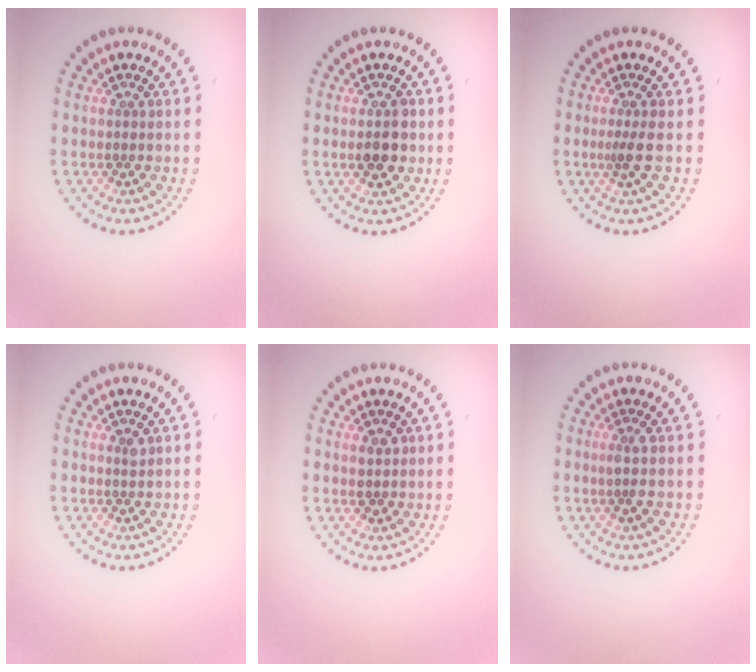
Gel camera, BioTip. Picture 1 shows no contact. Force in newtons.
{"total": 3.0, "press": 3.0, "slide": 0.2}
{"total": 1.7, "press": 1.2, "slide": 1.2}
{"total": 0.8, "press": 0.6, "slide": 0.5}
{"total": 1.3, "press": 1.3, "slide": 0.2}
{"total": 1.5, "press": 1.1, "slide": 0.9}